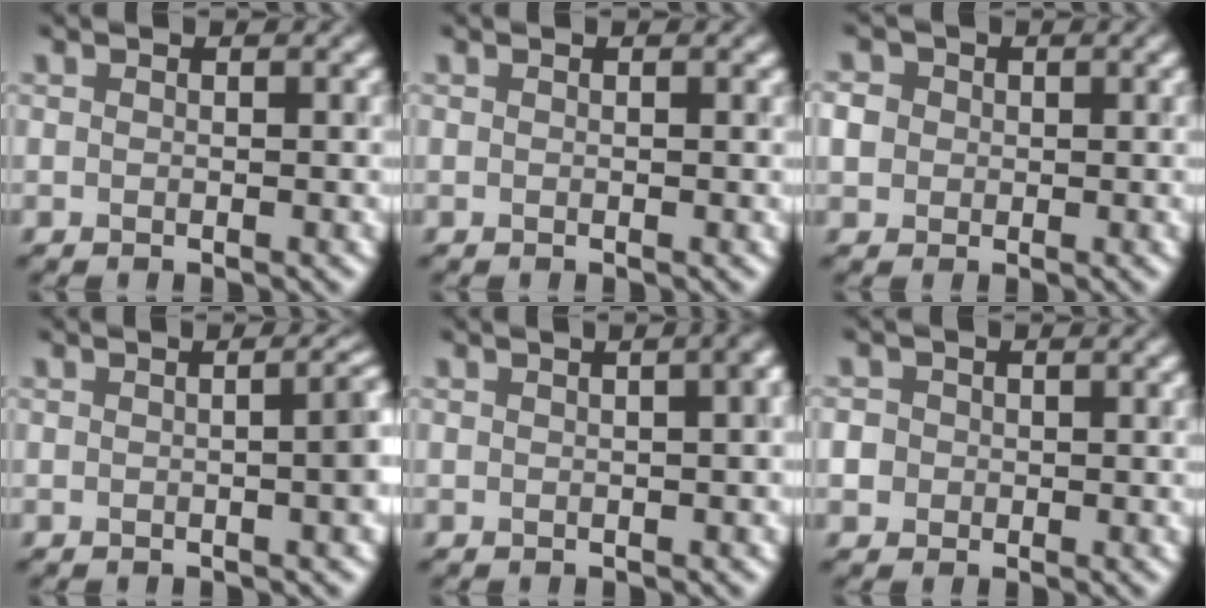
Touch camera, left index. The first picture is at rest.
{"total": 0.0}
{"total": 2.1, "force": [0.1, 2.0, 0.7], "torque": [-0.013, 0.006, 0.001]}
{"total": 4.1, "force": [-0.1, 1.5, 3.8], "torque": [-0.026, 0.012, -0.002]}
{"total": 5.9, "force": [1.5, 3.1, 4.9], "torque": [-0.016, 0.045, -0.009]}
{"total": 3.1, "force": [0.0, 2.9, 1.1], "torque": [-0.009, 0.019, -0.023]}